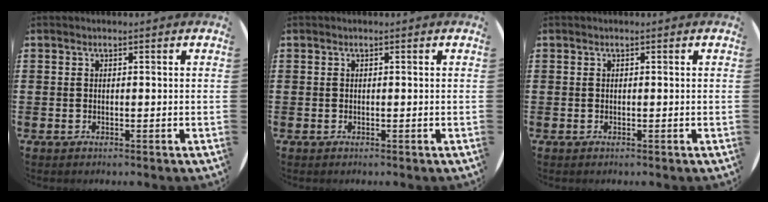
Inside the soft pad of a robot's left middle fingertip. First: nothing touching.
{"total": 0.0}
{"total": 0.0}